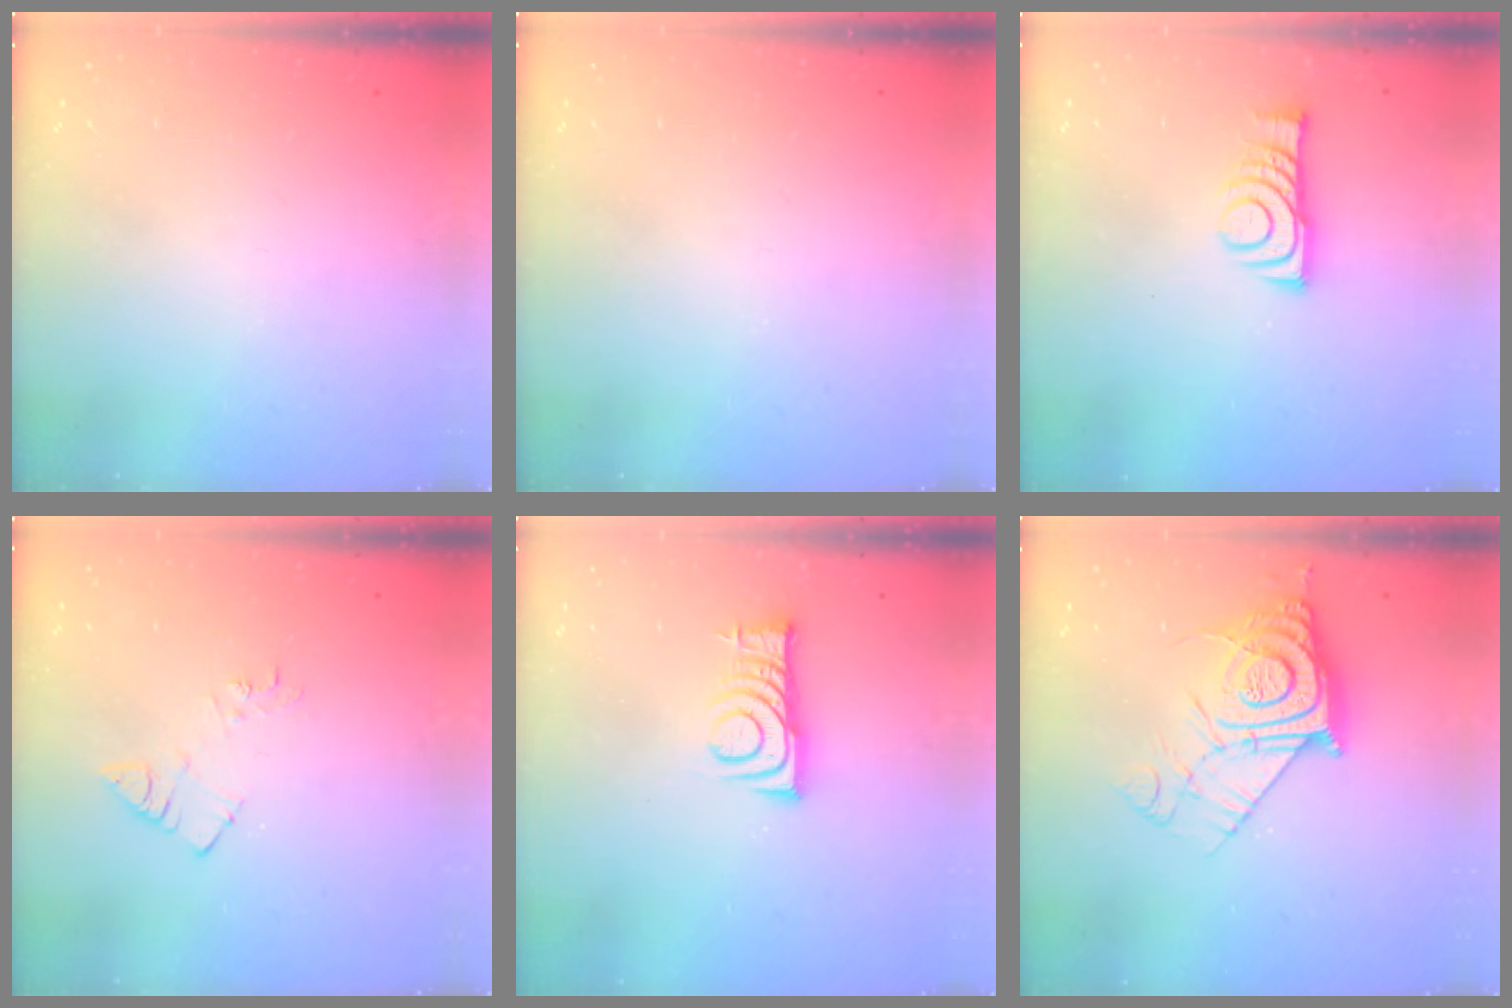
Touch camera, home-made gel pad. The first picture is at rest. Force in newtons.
{"total": 0.0}
{"total": 9.8, "press": 9.8, "slide": 0.5}
{"total": 7.5, "press": 7.5, "slide": 0.7}
{"total": 8.9, "press": 8.9, "slide": 0.1}
{"total": 13.6, "press": 13.6, "slide": 1.3}